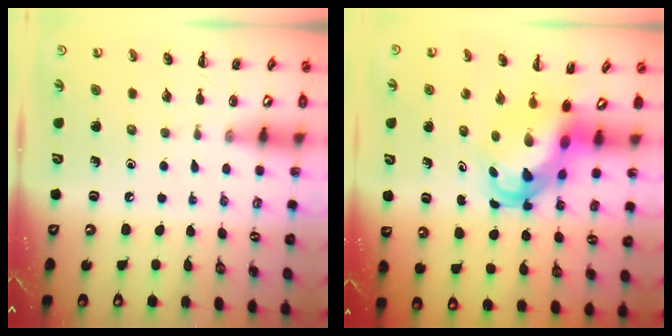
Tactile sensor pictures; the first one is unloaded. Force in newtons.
{"total": 5.9, "press": 5.6, "slide": 1.7}